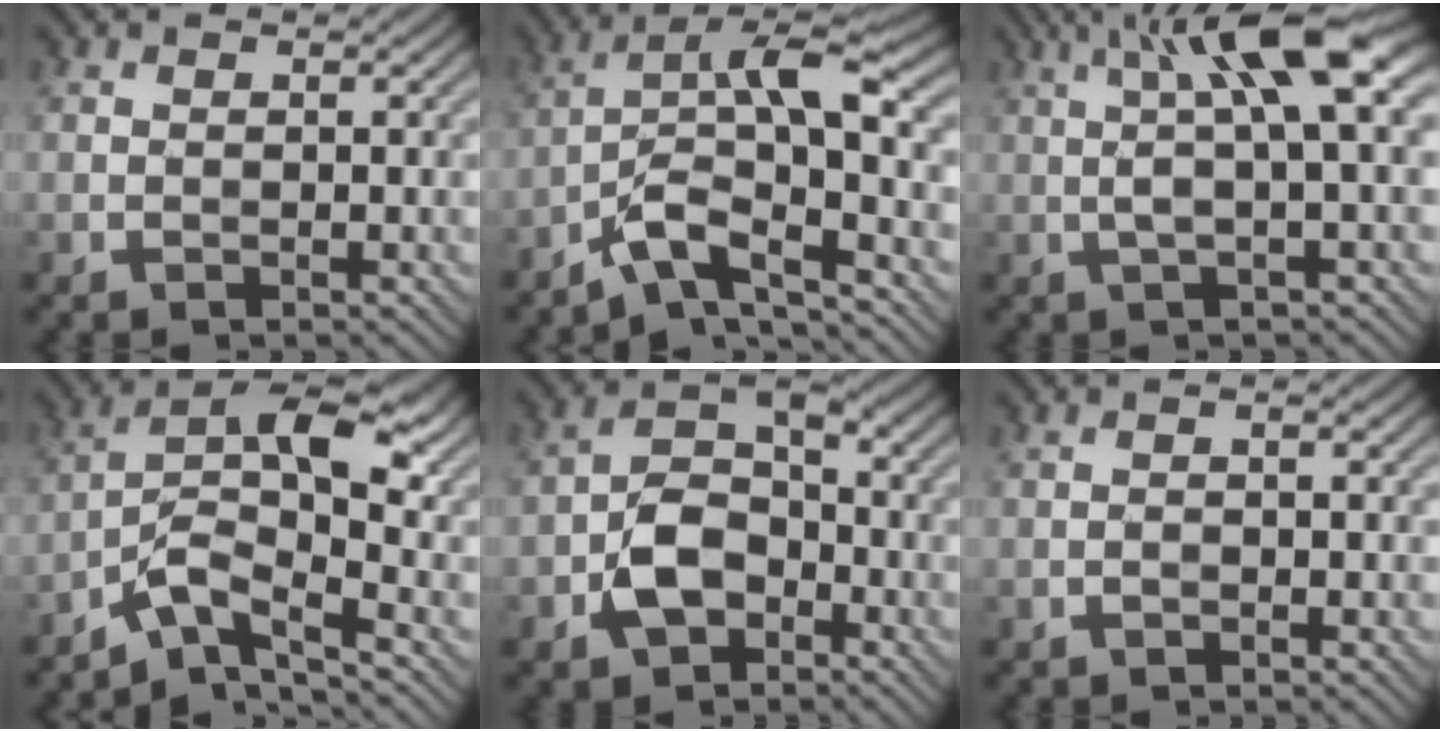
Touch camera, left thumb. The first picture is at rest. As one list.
[{"total": 9.5, "force": [-3.6, 2.8, 8.3], "torque": [-0.145, 0.009, -0.078]}, {"total": 10.2, "force": [2.8, 2.2, 9.6], "torque": [-0.165, 0.021, 0.042]}, {"total": 7.9, "force": [-3.4, 2.9, 6.5], "torque": [-0.106, 0.010, -0.078]}, {"total": 7.2, "force": [-3.2, 4.7, 4.4], "torque": [-0.081, 0.004, -0.070]}, {"total": 0.8, "force": [-0.4, 0.3, 0.7], "torque": [-0.012, 0.001, -0.007]}]